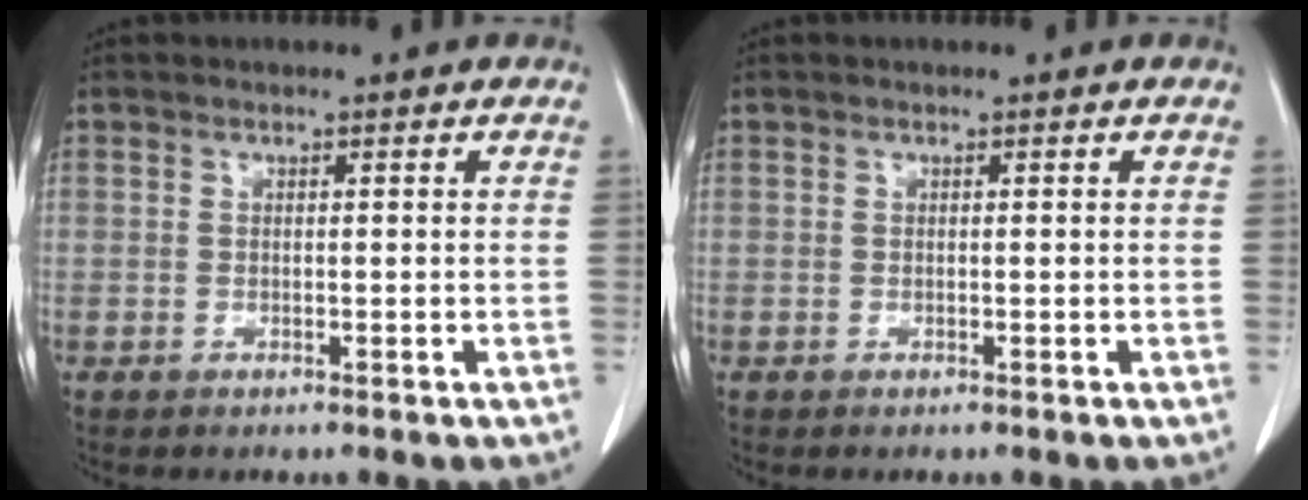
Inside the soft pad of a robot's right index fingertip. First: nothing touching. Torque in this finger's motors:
{"motor_torque": [0.00, 0.00, 0.00, 0.00]}